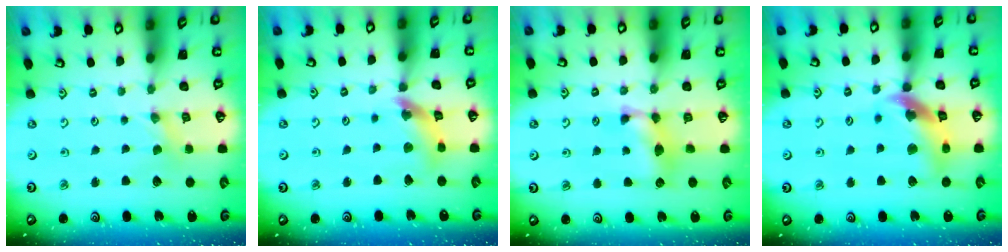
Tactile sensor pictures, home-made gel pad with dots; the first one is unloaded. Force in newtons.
{"total": 11.0, "press": 11.0, "slide": 1.2}
{"total": 8.4, "press": 8.4, "slide": 0.4}
{"total": 13.9, "press": 13.8, "slide": 1.8}